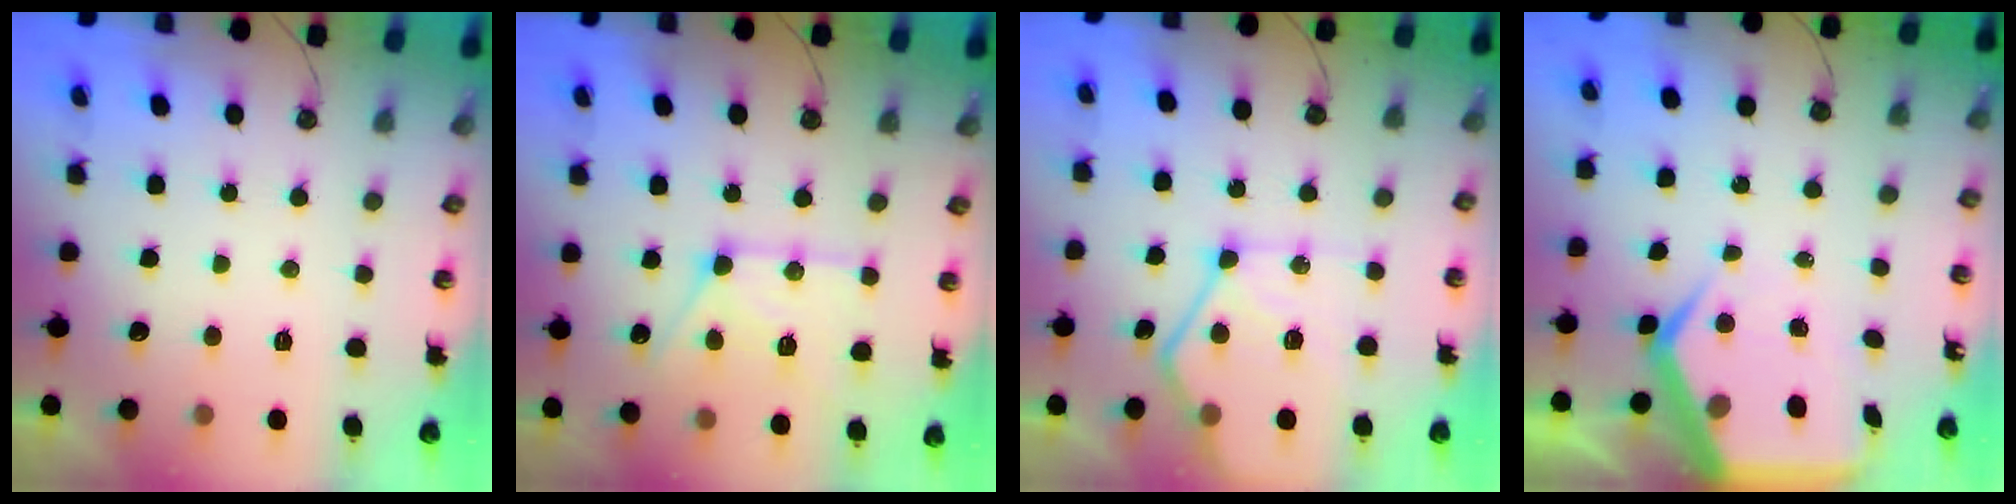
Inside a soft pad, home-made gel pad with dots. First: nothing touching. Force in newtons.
{"total": 15.3, "press": 15.2, "slide": 1.7}
{"total": 16.2, "press": 16.1, "slide": 1.7}
{"total": 9.3, "press": 9.2, "slide": 0.9}